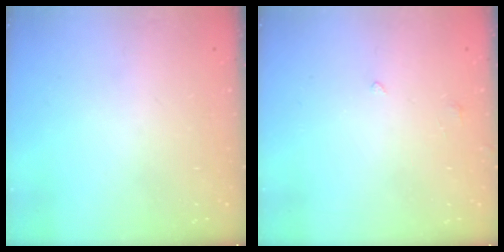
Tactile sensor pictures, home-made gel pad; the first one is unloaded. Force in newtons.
{"total": 0.0}